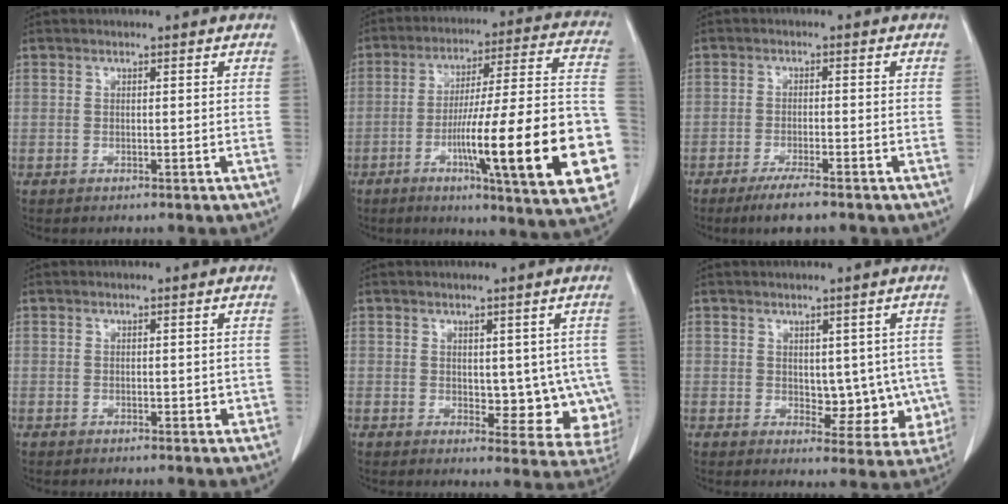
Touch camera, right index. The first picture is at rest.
{"total": 26.9, "force": [-7.7, 2.3, 25.6], "torque": [-0.300, 0.000, -0.112]}
{"total": 5.2, "force": [-3.8, 0.5, 3.5], "torque": [-0.059, -0.010, -0.059]}
{"total": 1.6, "force": [0.0, 1.0, 1.3], "torque": [-0.011, -0.001, 0.003]}
{"total": 9.0, "force": [0.2, 4.9, 7.5], "torque": [-0.064, -0.004, 0.014]}
{"total": 7.6, "force": [0.0, 4.5, 6.1], "torque": [-0.049, 0.001, 0.013]}